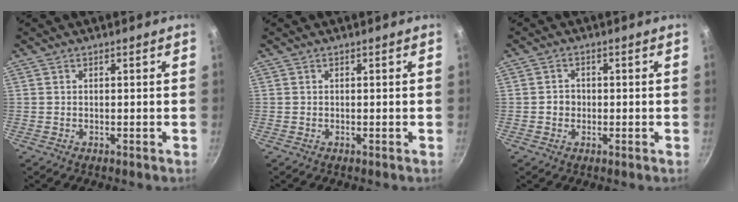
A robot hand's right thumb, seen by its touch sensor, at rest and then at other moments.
{"total": 0.0}
{"total": 2.3, "force": [-0.4, 2.1, 0.9], "torque": [-0.002, 0.007, -0.010]}